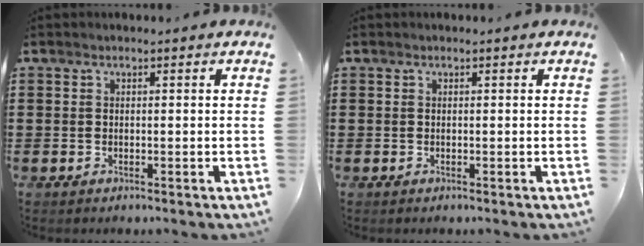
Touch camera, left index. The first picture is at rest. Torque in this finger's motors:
{"motor_torque": [0.00, 0.00, 0.00, 0.00]}